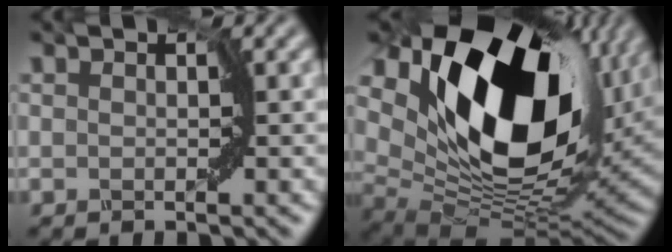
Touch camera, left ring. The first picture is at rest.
{"total": 18.2, "force": [8.4, 9.4, 13.1], "torque": [-0.239, 0.014, 0.151]}